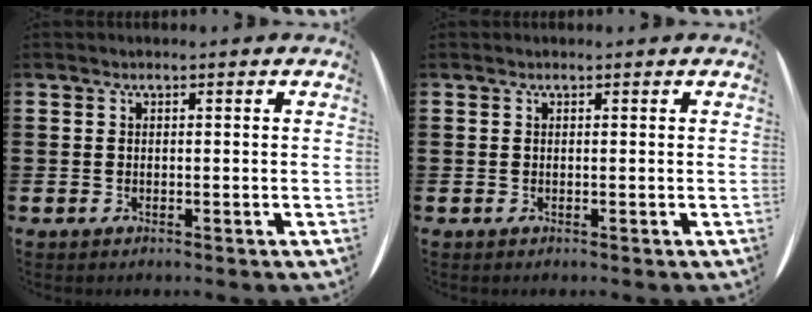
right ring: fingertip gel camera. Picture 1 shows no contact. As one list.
[{"total": 0.0}]